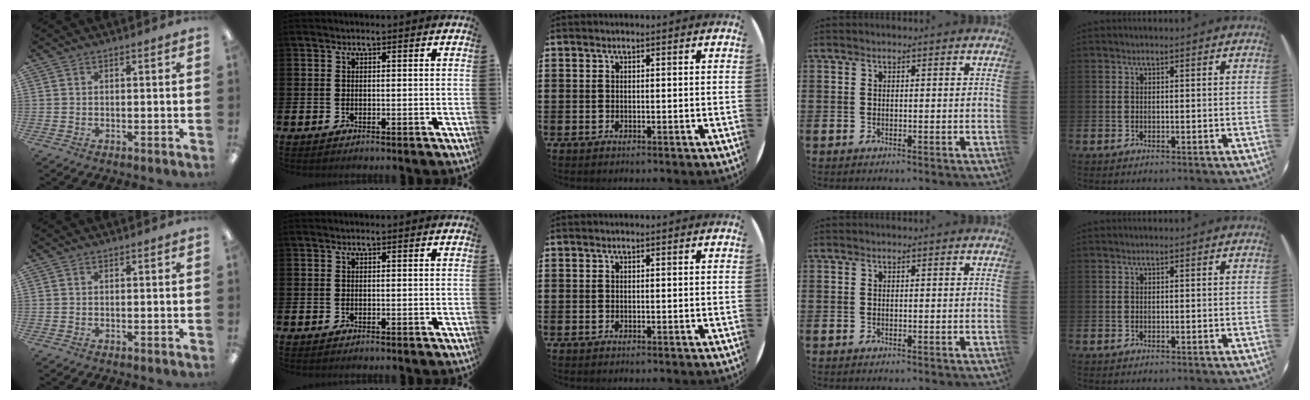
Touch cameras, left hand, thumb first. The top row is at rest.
{}